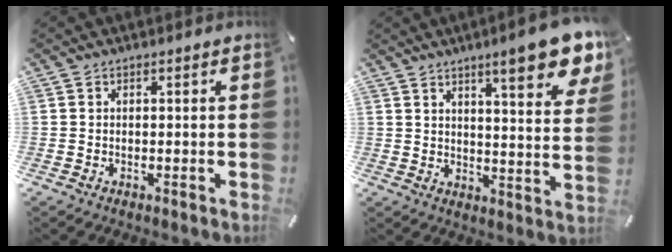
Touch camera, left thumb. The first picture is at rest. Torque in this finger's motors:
{"motor_torque": [1.50, 1.45, 1.43, -1.34, 0.07]}